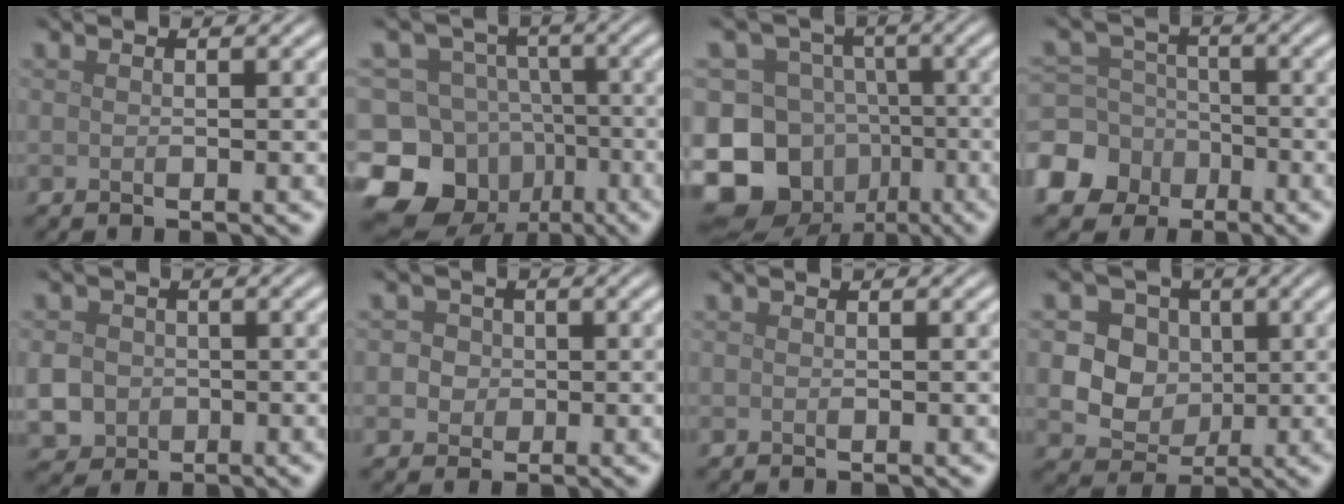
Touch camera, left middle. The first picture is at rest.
{"total": 15.4, "force": [-7.5, 12.7, 4.5], "torque": [-0.117, -0.024, -0.131]}
{"total": 16.2, "force": [-6.9, 13.5, 5.7], "torque": [-0.140, -0.031, -0.122]}
{"total": 8.5, "force": [-4.5, 6.9, 1.9], "torque": [-0.043, -0.019, -0.105]}
{"total": 4.4, "force": [-0.8, 4.0, 1.6], "torque": [-0.036, -0.009, -0.022]}
{"total": 3.5, "force": [0.6, 3.2, 1.3], "torque": [-0.001, 0.022, -0.005]}
{"total": 0.0}
{"total": 6.4, "force": [1.2, 5.5, 3.0], "torque": [-0.045, 0.013, 0.012]}